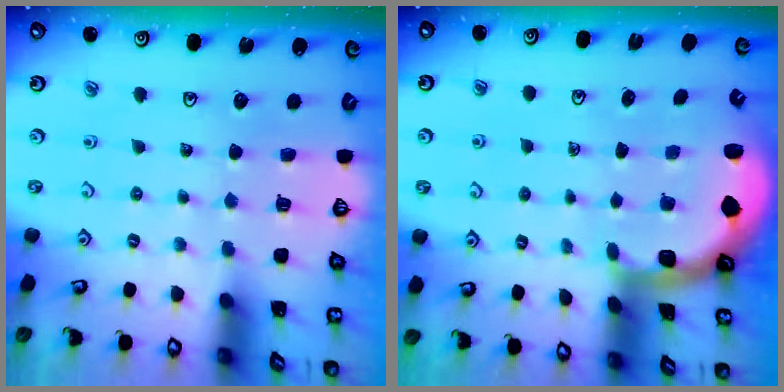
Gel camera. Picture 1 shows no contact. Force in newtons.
{"total": 1.7, "press": 1.7, "slide": 0.3}